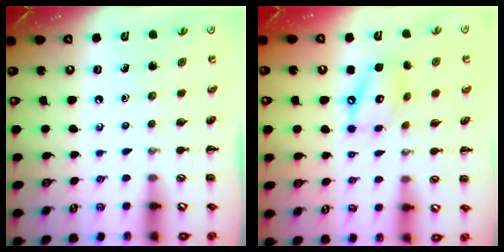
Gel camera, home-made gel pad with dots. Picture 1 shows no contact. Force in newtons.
{"total": 10.6, "press": 10.5, "slide": 1.5}